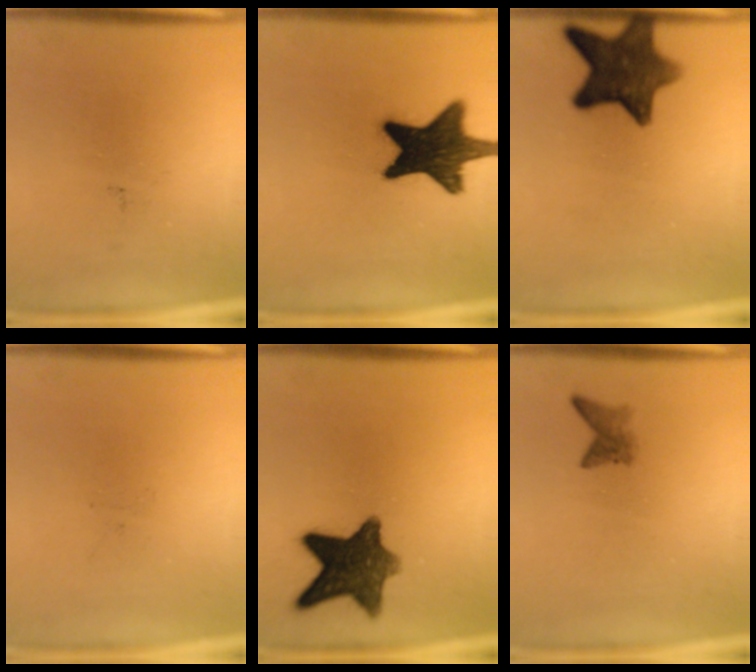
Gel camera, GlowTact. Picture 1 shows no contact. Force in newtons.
{"total": 16.4}
{"total": 11.2}
{"total": 0.0}
{"total": 11.3}
{"total": 1.9}